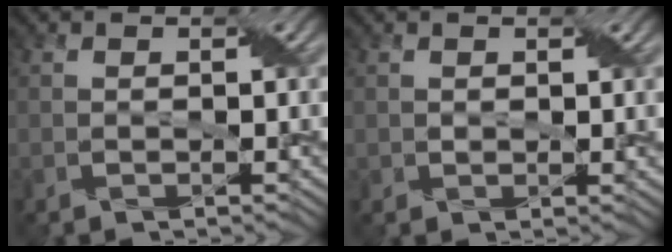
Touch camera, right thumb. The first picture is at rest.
{"total": 1.5, "force": [0.9, 1.1, 0.6], "torque": [-0.015, -0.002, 0.019]}